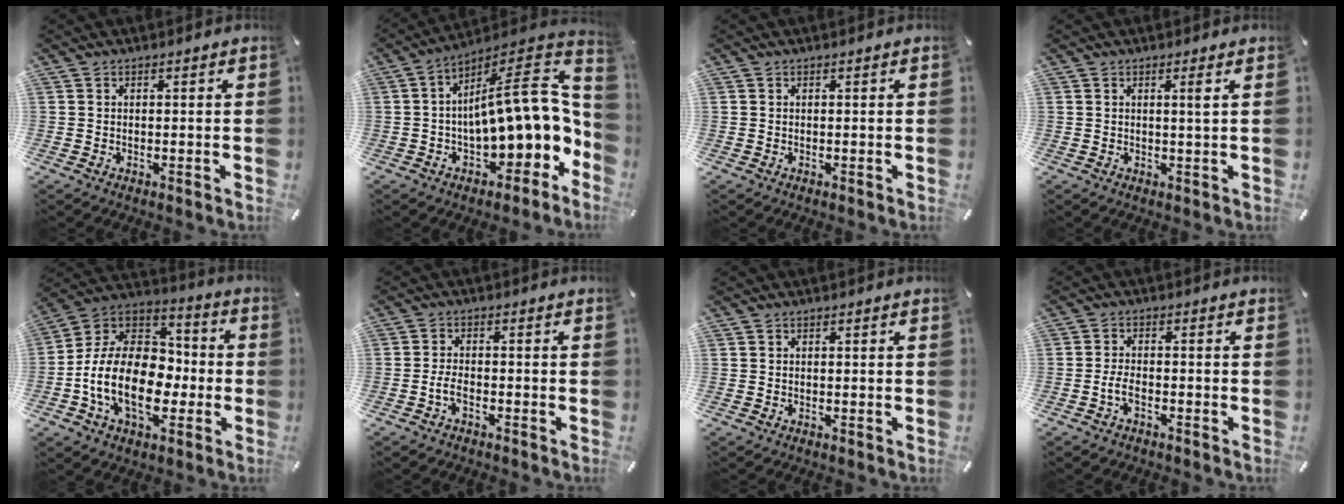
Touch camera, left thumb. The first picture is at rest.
{"total": 15.4, "force": [0.4, 8.8, 12.6], "torque": [-0.148, -0.033, 0.009]}
{"total": 0.0}
{"total": 2.1, "force": [0.6, -0.1, 2.0], "torque": [-0.040, -0.003, 0.008]}
{"total": 18.7, "force": [-5.2, 13.1, 12.3], "torque": [-0.260, 0.009, -0.092]}
{"total": 3.4, "force": [-1.9, 1.5, 2.4], "torque": [-0.054, 0.007, -0.038]}
{"total": 0.0}
{"total": 3.7, "force": [-2.0, 1.8, 2.6], "torque": [-0.057, 0.007, -0.038]}